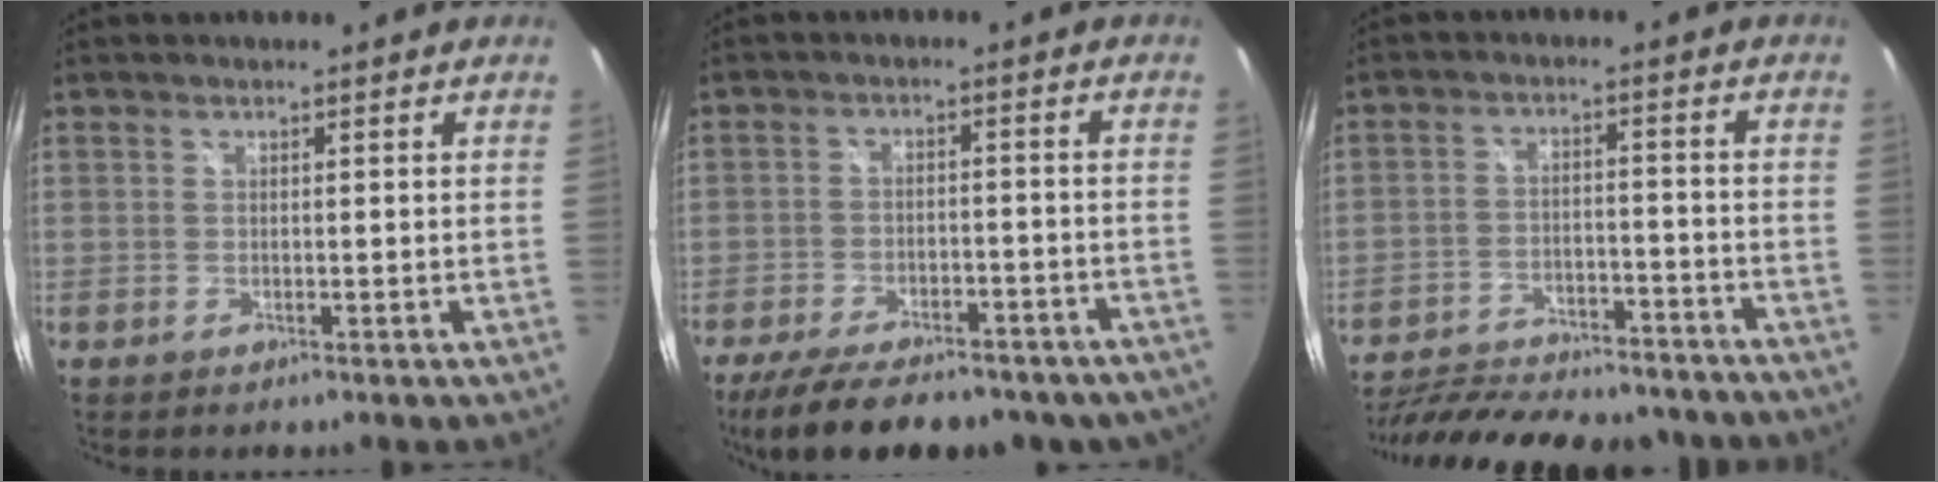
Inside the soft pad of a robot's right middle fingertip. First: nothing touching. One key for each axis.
{"total": 20.4, "fx": -16.4, "fy": 7.3, "fz": 9.8, "tx": -0.191, "ty": -0.020, "tz": -0.215}
{"total": 25.7, "fx": -22.1, "fy": 7.5, "fz": 10.7, "tx": -0.212, "ty": -0.011, "tz": -0.300}